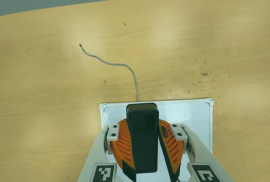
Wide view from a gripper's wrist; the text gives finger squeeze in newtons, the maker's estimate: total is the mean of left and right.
{"total": 10.1, "left": 9.8, "right": 10.4}